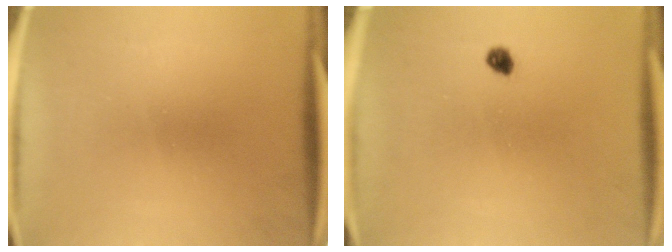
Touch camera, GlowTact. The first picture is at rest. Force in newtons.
{"total": 1.7}